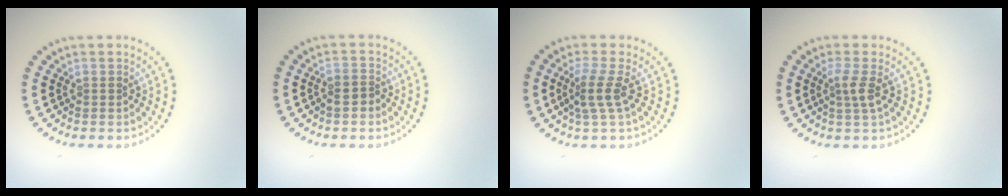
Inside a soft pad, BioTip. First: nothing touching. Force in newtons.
{"total": 1.6, "press": 1.4, "slide": 0.6}
{"total": 2.5, "press": 1.8, "slide": 1.7}
{"total": 1.8, "press": 1.3, "slide": 1.2}